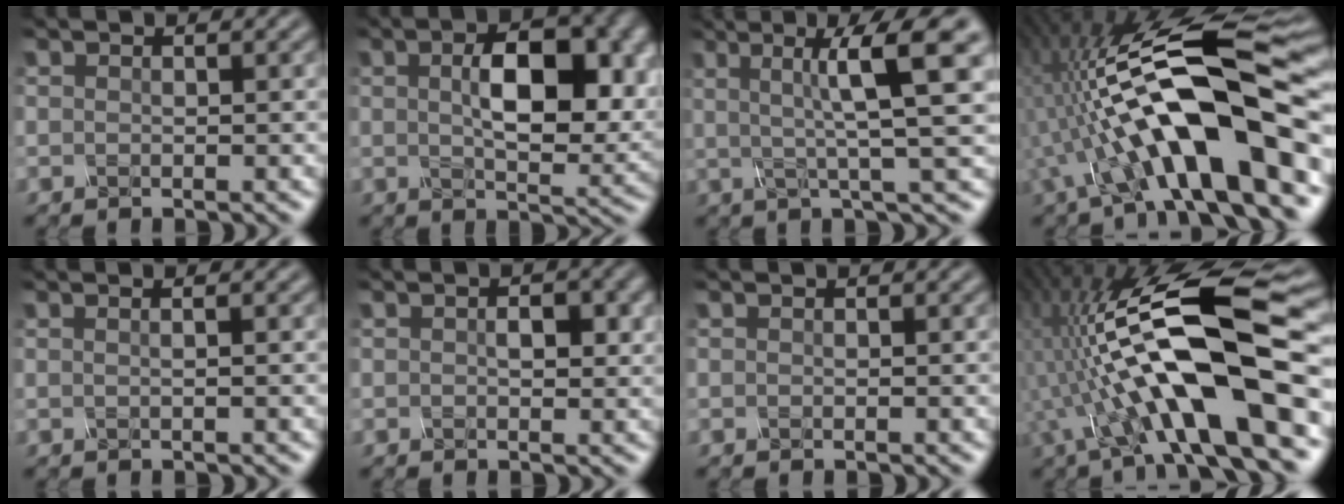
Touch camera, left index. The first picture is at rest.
{"total": 9.0, "force": [1.3, 4.7, 7.6], "torque": [-0.115, 0.002, 0.025]}
{"total": 8.2, "force": [1.6, 1.4, 7.9], "torque": [-0.112, 0.012, 0.023]}
{"total": 15.0, "force": [-3.9, 4.7, 13.7], "torque": [-0.213, 0.030, -0.071]}
{"total": 2.1, "force": [0.7, 1.2, 1.6], "torque": [-0.002, 0.011, -0.019]}
{"total": 2.6, "force": [0.1, 1.6, 2.1], "torque": [-0.034, 0.002, 0.006]}
{"total": 0.0}
{"total": 14.4, "force": [-2.4, 4.7, 13.4], "torque": [-0.224, 0.024, -0.051]}